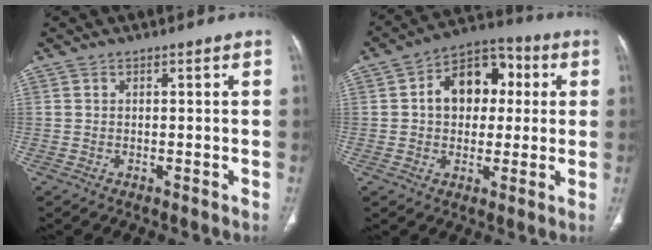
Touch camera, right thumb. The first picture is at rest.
{"total": 13.1, "force": [2.1, 9.4, 8.9], "torque": [-0.094, 0.022, 0.023]}